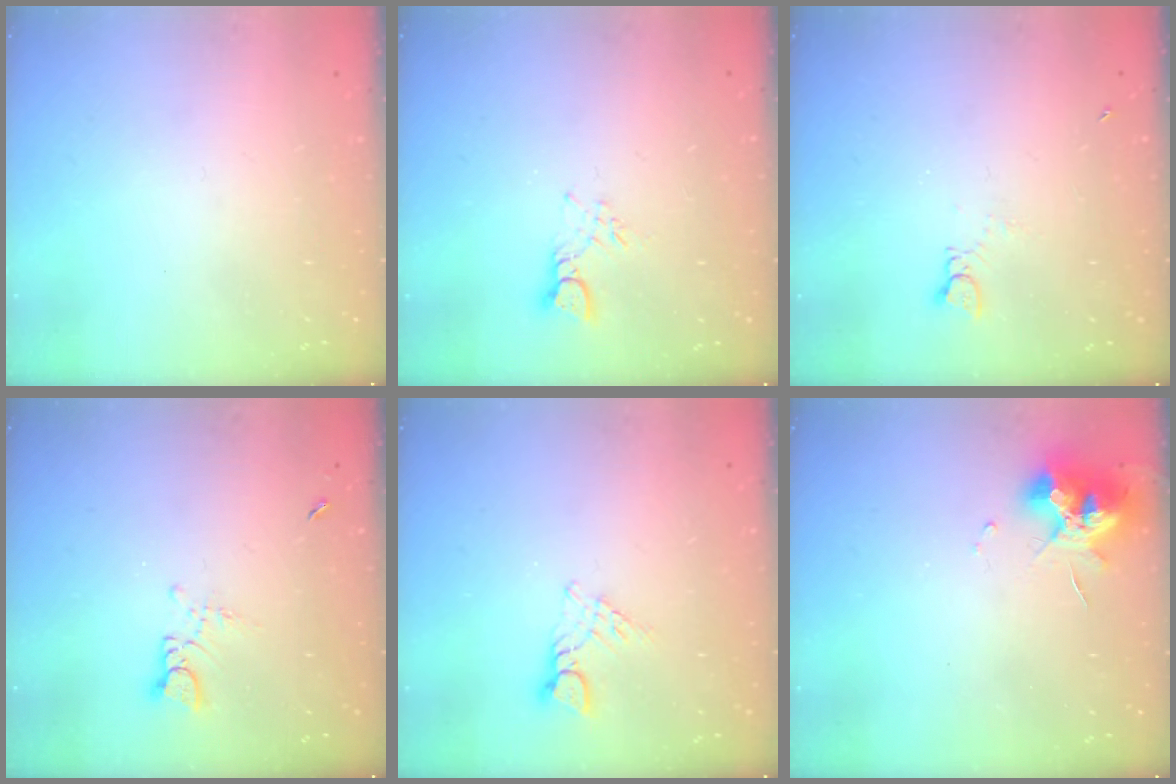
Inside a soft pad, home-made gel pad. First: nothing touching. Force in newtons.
{"total": 3.3, "press": 3.3, "slide": 0.3}
{"total": 0.9, "press": 0.9, "slide": 0.1}
{"total": 3.1, "press": 3.1, "slide": 0.2}
{"total": 3.6, "press": 3.6, "slide": 0.3}
{"total": 11.3, "press": 11.2, "slide": 0.8}